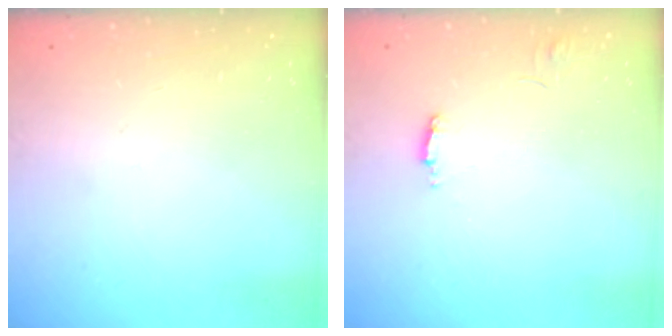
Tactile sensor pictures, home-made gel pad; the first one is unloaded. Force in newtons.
{"total": 3.8, "press": 3.8, "slide": 0.3}